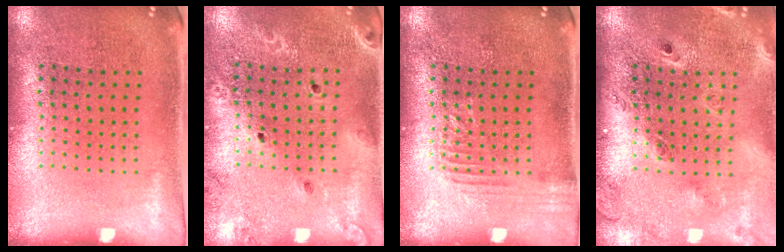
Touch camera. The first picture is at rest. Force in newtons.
{"total": 1.7, "press": 1.7, "slide": 0.4}
{"total": 1.3, "press": 1.3, "slide": 0.2}
{"total": 2.6, "press": 1.8, "slide": 1.8}